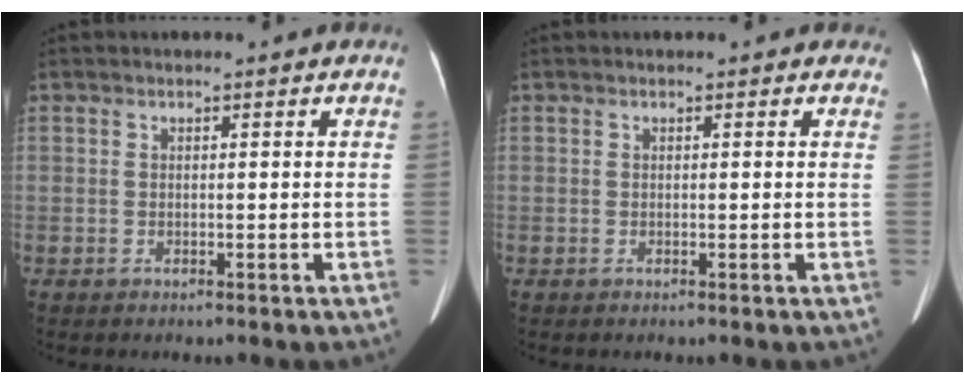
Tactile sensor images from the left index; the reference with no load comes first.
{"total": 0.9, "force": [0.7, 0.5, 0.1], "torque": [0.001, 0.000, -0.003]}